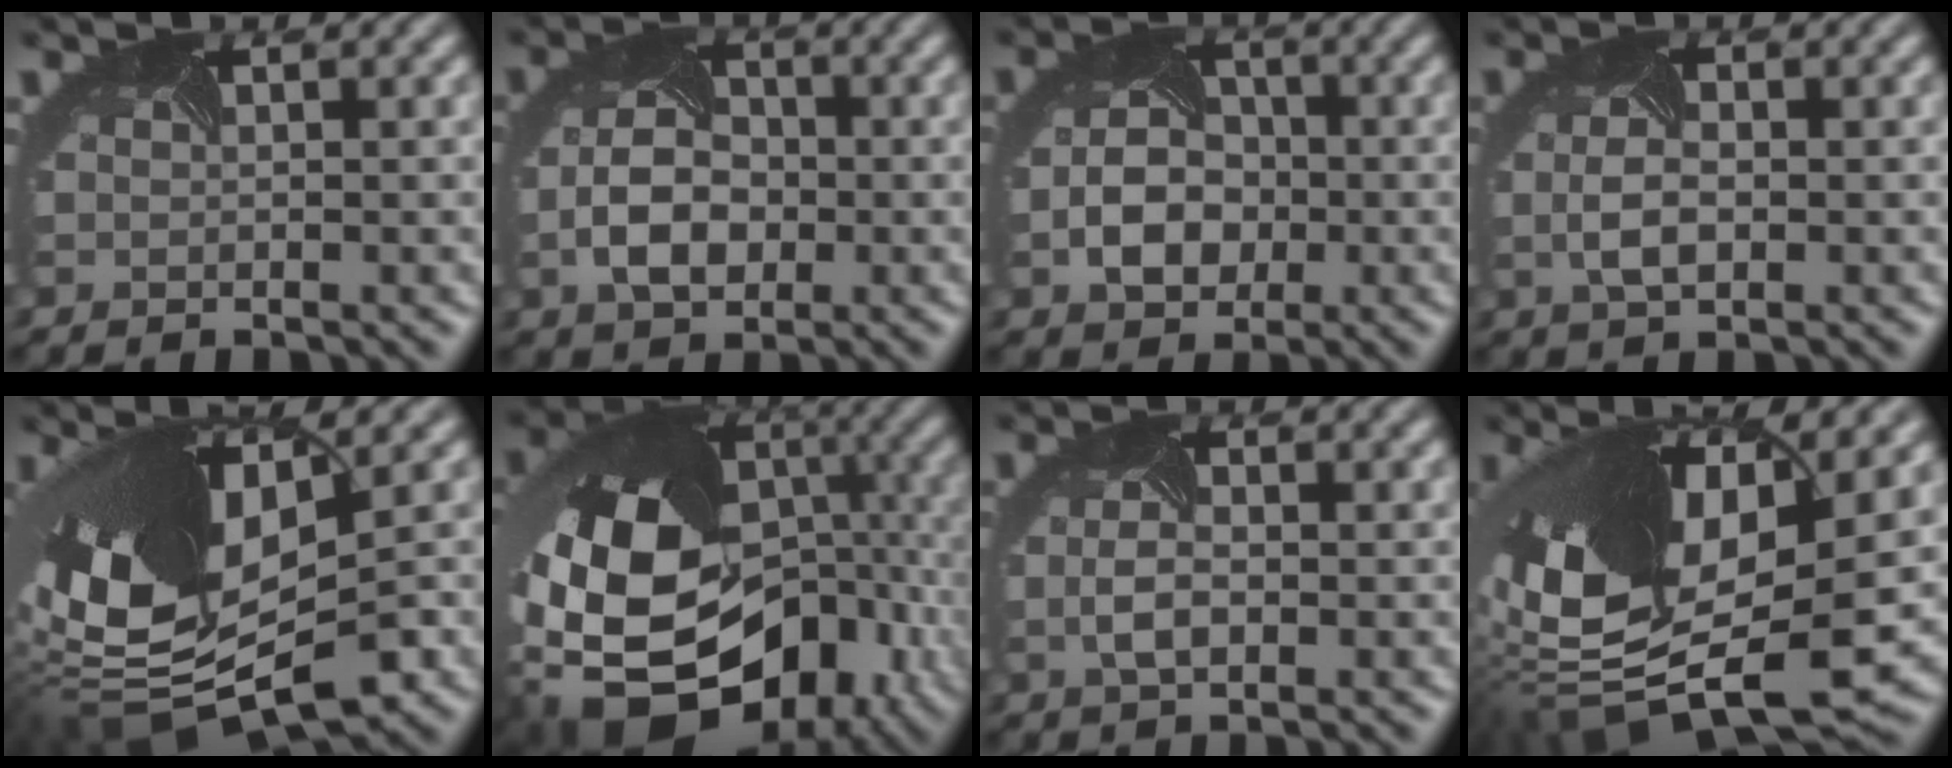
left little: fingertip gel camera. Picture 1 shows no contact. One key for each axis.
{"total": 4.5, "fx": -0.9, "fy": 3.3, "fz": 2.9, "tx": -0.078, "ty": -0.005, "tz": -0.020}
{"total": 3.9, "fx": -1.1, "fy": 3.2, "fz": 2.0, "tx": -0.049, "ty": -0.003, "tz": -0.020}
{"total": 2.3, "fx": -0.2, "fy": 1.3, "fz": 1.9, "tx": -0.058, "ty": -0.003, "tz": -0.004}
{"total": 14.8, "fx": -1.3, "fy": 7.9, "fz": 12.5, "tx": -0.258, "ty": -0.023, "tz": -0.009}
{"total": 21.5, "fx": -6.1, "fy": 16.0, "fz": 13.0, "tx": -0.242, "ty": -0.056, "tz": -0.114}
{"total": 1.9, "fx": -0.3, "fy": 1.0, "fz": 1.6, "tx": -0.053, "ty": -0.001, "tz": -0.007}
{"total": 16.0, "fx": 0.2, "fy": 7.8, "fz": 13.9, "tx": -0.300, "ty": -0.036, "tz": 0.024}